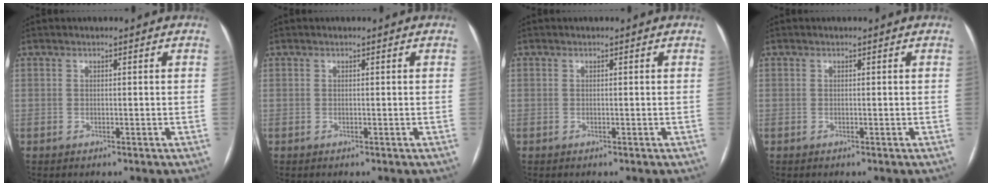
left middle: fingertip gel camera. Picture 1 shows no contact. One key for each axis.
{"total": 0.0}
{"total": 0.0}
{"total": 0.0}